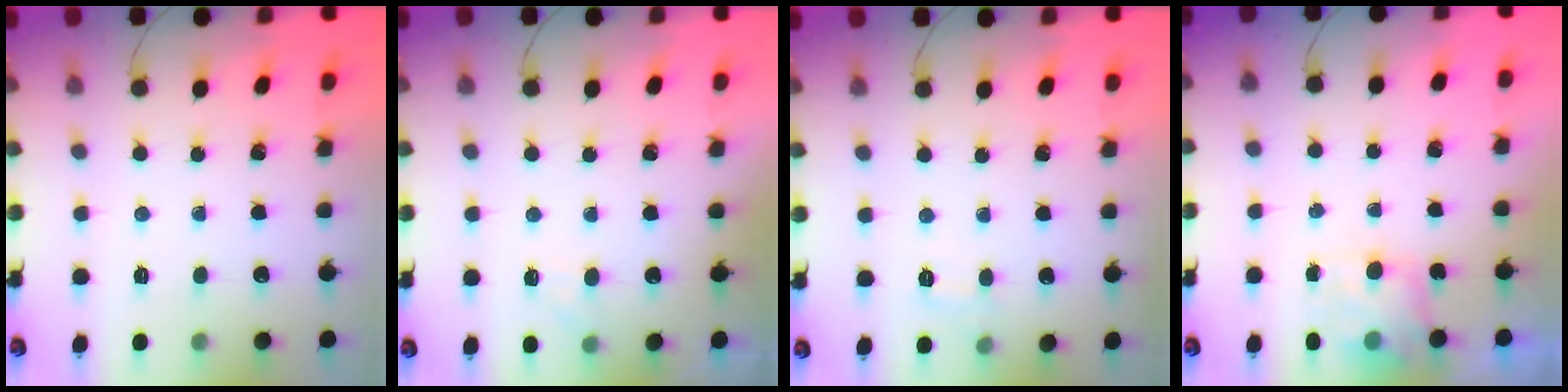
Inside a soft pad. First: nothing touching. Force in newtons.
{"total": 5.3, "press": 5.0, "slide": 1.6}
{"total": 5.9, "press": 5.7, "slide": 1.6}
{"total": 4.7, "press": 4.5, "slide": 1.1}